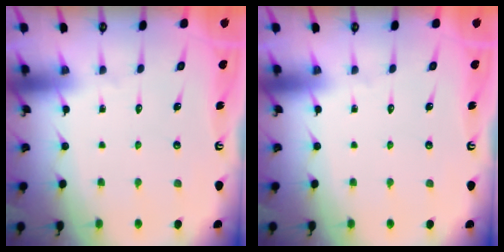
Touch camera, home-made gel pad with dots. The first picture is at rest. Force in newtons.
{"total": 0.0}